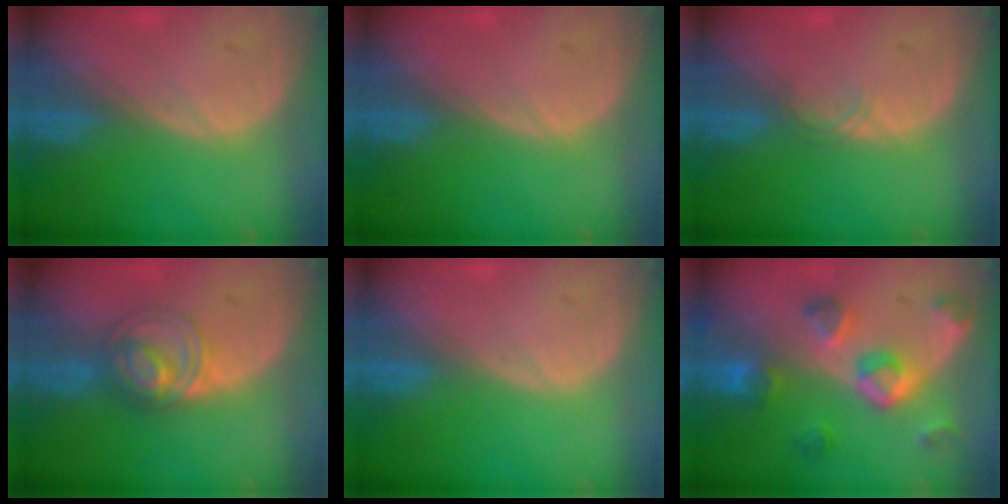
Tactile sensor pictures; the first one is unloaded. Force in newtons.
{"total": 0.0}
{"total": 1.1, "press": 1.1, "slide": 0.1}
{"total": 5.8, "press": 5.6, "slide": 1.6}
{"total": 0.0}
{"total": 7.8, "press": 7.7, "slide": 0.7}